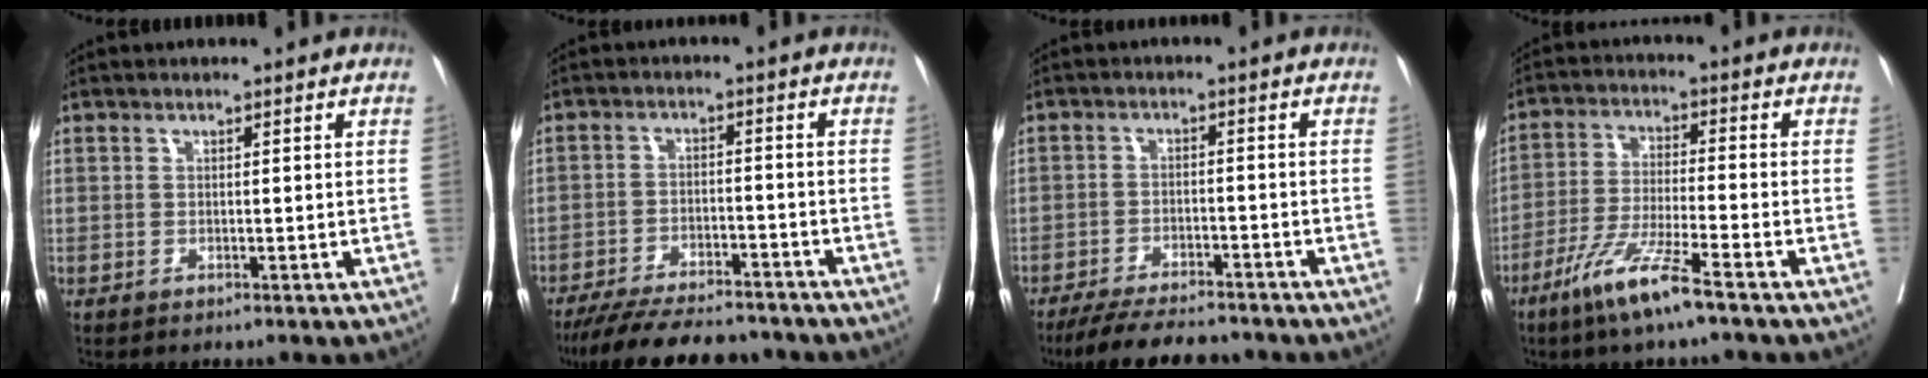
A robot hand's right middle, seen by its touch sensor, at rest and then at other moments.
{"total": 14.6, "force": [-12.9, 2.9, 6.0], "torque": [-0.104, -0.009, -0.191]}
{"total": 10.1, "force": [-9.0, 1.9, 4.2], "torque": [-0.062, -0.009, -0.139]}
{"total": 9.1, "force": [-5.9, -0.2, 7.0], "torque": [-0.141, -0.024, -0.116]}